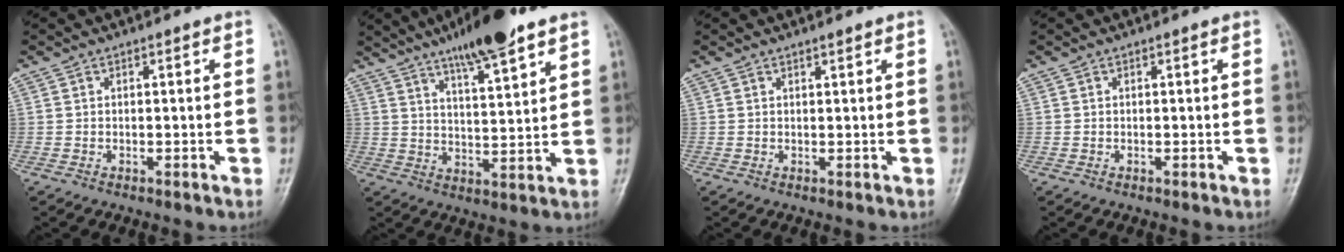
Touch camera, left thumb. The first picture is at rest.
{"total": 12.5, "force": [8.5, 2.2, 8.8], "torque": [-0.133, -0.040, 0.141]}
{"total": 0.8, "force": [0.7, 0.1, 0.5], "torque": [-0.008, -0.004, 0.011]}
{"total": 0.0}